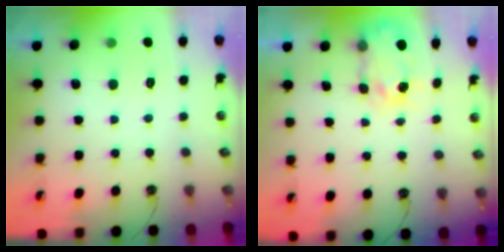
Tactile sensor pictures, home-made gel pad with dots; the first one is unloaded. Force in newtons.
{"total": 5.6, "press": 5.6, "slide": 0.4}